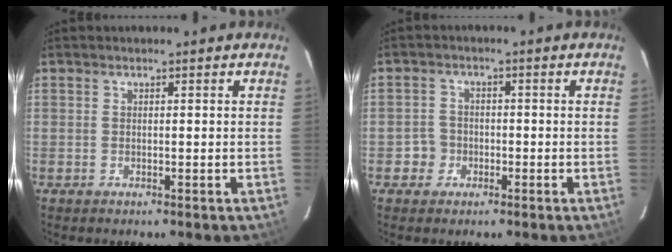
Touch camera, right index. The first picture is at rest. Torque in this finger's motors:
{"motor_torque": [-0.43, 0.01, -1.05, -0.21]}